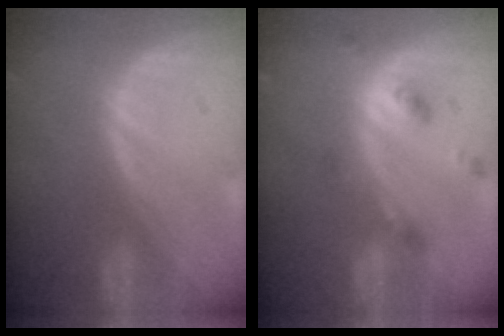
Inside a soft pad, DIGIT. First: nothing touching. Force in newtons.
{"total": 4.8, "press": 4.4, "slide": 2.1}